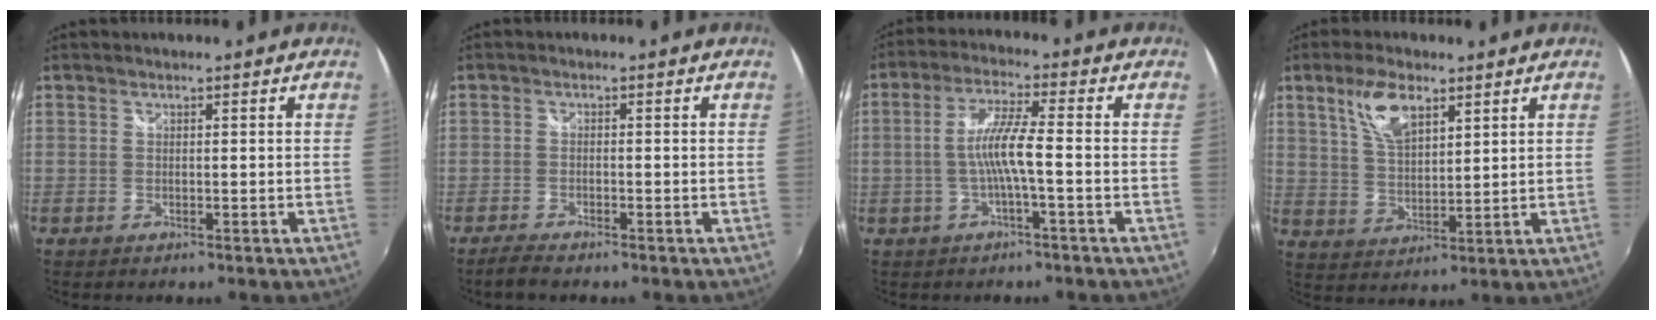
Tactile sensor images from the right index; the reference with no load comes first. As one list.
[{"total": 3.7, "force": [-2.8, 1.1, 2.1], "torque": [-0.053, -0.009, -0.050]}, {"total": 6.7, "force": [-1.7, -0.1, 6.5], "torque": [-0.136, 0.006, -0.029]}, {"total": 8.4, "force": [4.7, 3.6, 6.0], "torque": [-0.115, 0.011, 0.095]}]